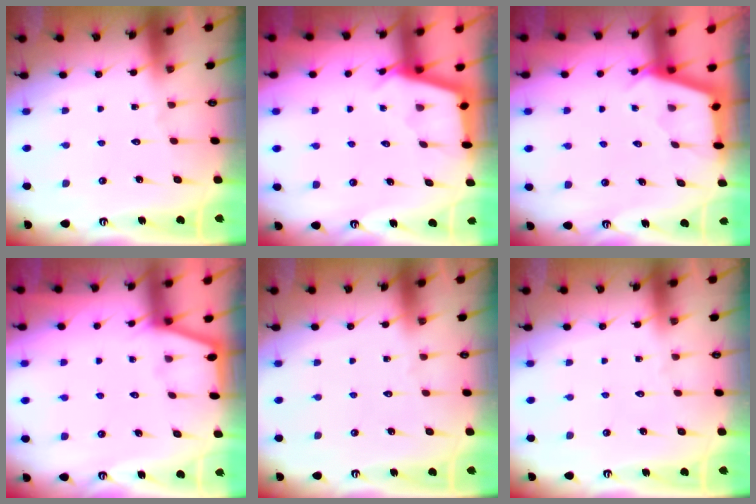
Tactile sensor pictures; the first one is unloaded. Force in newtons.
{"total": 2.9, "press": 2.9, "slide": 0.3}
{"total": 2.4, "press": 2.4, "slide": 0.1}
{"total": 1.6, "press": 1.5, "slide": 0.3}
{"total": 0.0}
{"total": 0.0}